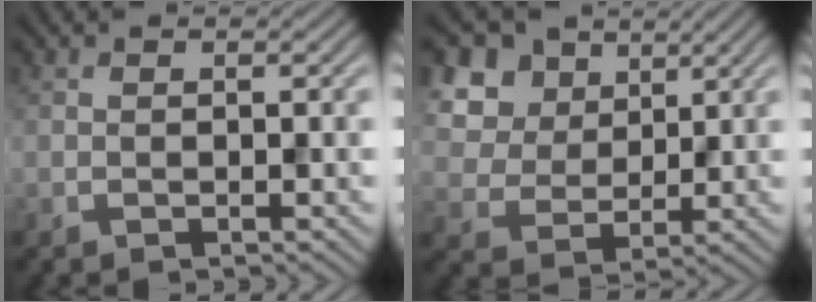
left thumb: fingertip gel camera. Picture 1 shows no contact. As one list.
[{"total": 10.7, "force": [5.2, 7.9, 5.1], "torque": [-0.168, 0.017, 0.114]}]